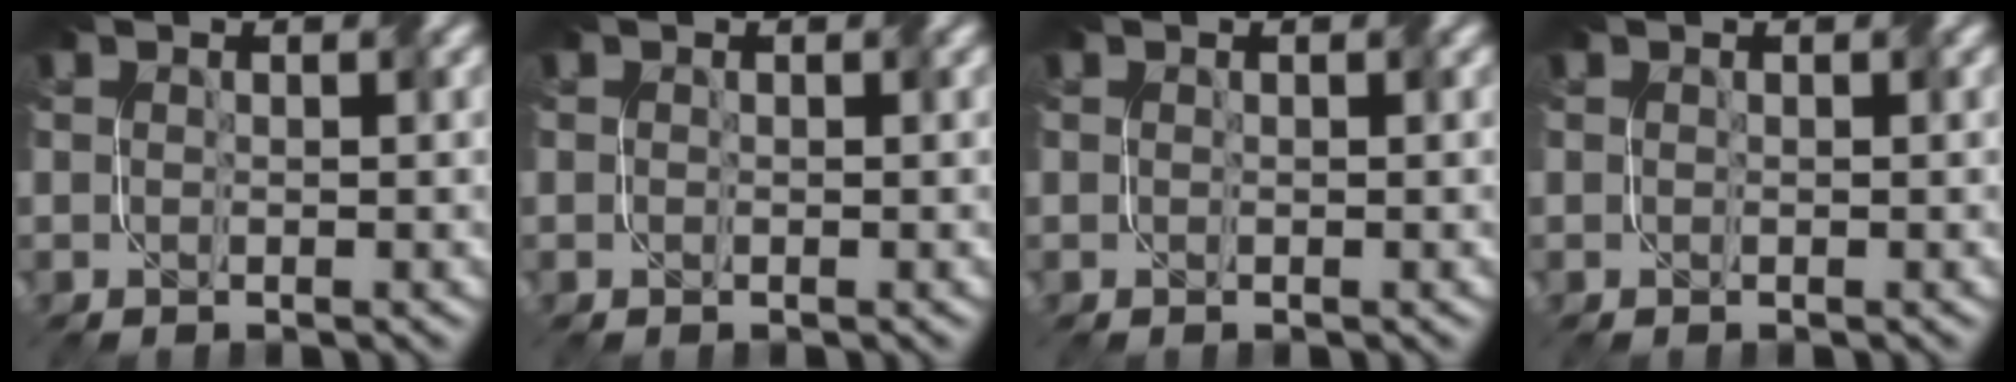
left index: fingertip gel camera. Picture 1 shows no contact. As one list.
[{"total": 0.0}, {"total": 0.0}, {"total": 0.0}]